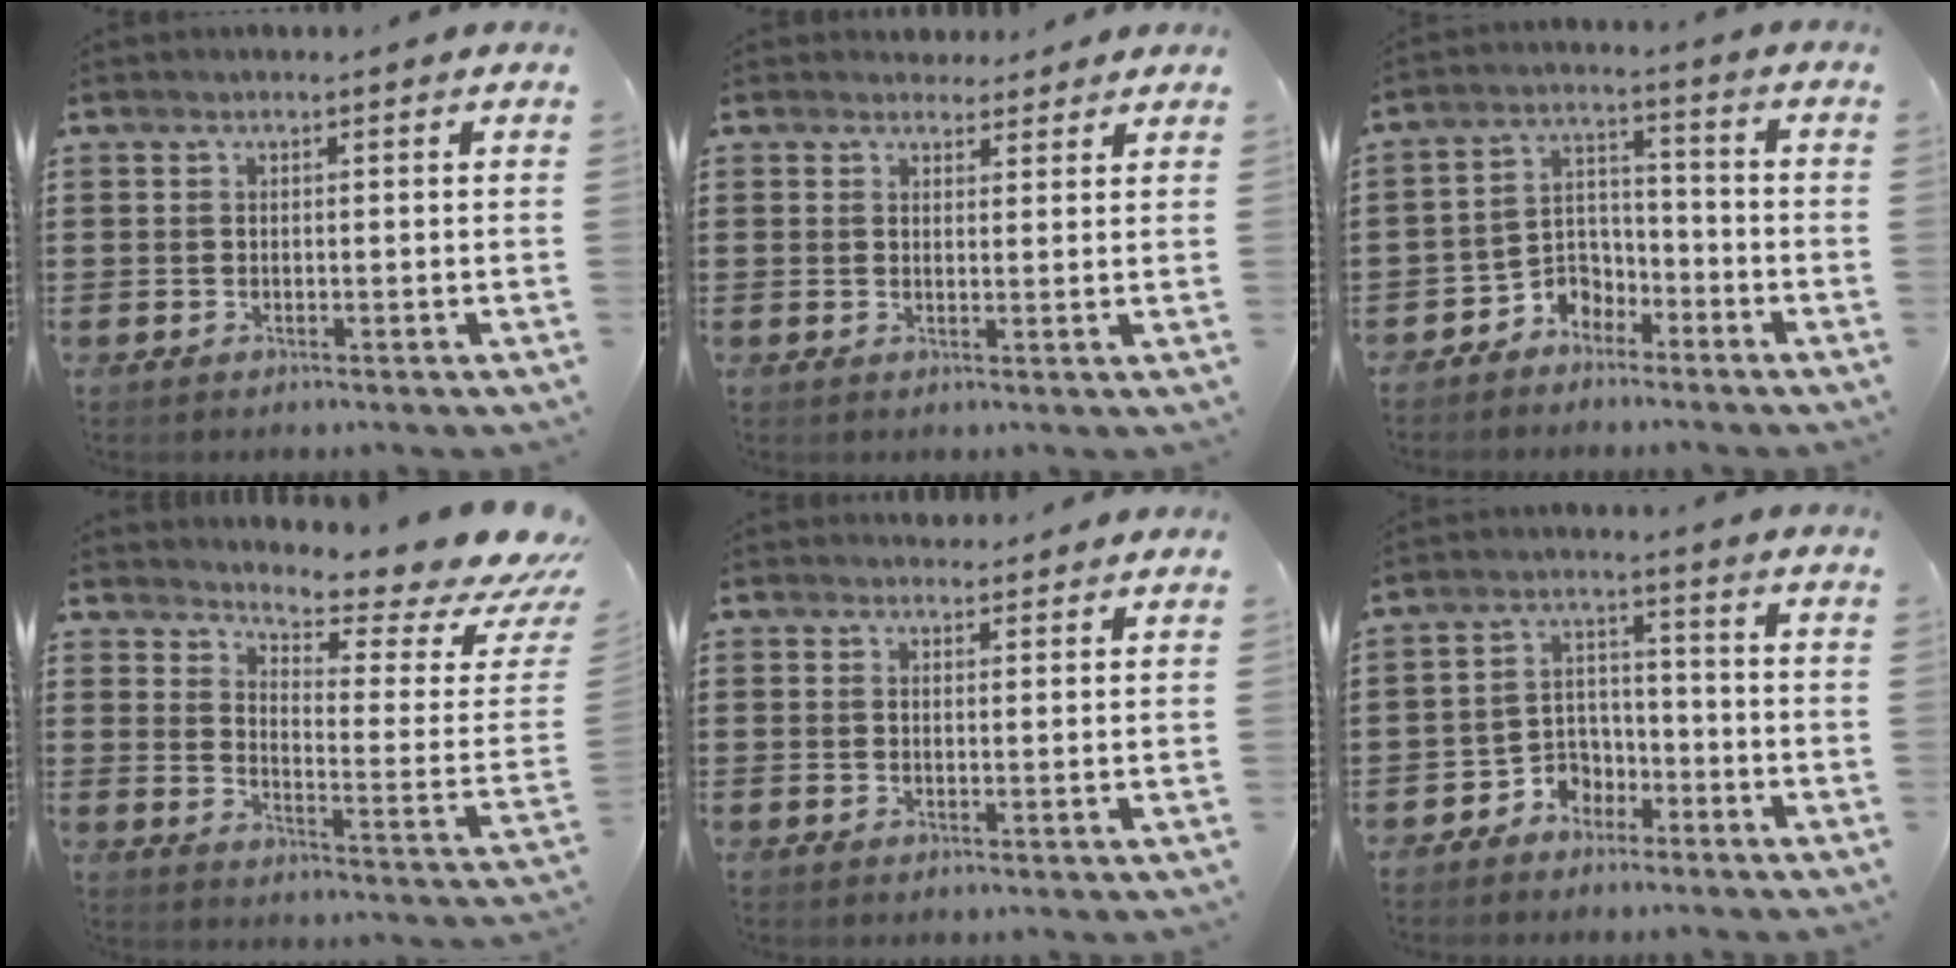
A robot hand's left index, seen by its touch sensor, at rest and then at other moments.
{"total": 2.5, "force": [2.2, 1.2, 0.1], "torque": [0.000, -0.001, 0.041]}
{"total": 4.9, "force": [-4.1, 2.6, 0.4], "torque": [-0.017, 0.009, -0.084]}
{"total": 6.5, "force": [6.0, 0.4, 2.6], "torque": [-0.057, -0.063, 0.095]}
{"total": 1.9, "force": [1.8, 0.6, 0.0], "torque": [0.002, -0.001, 0.033]}
{"total": 4.7, "force": [-3.6, 3.0, 0.6], "torque": [-0.028, 0.009, -0.077]}